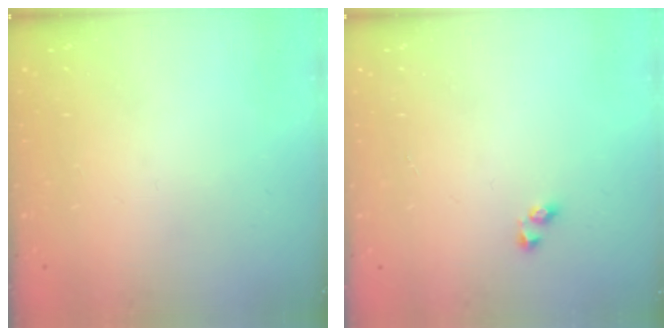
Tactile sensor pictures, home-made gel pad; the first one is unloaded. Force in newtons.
{"total": 2.4, "press": 2.0, "slide": 1.3}